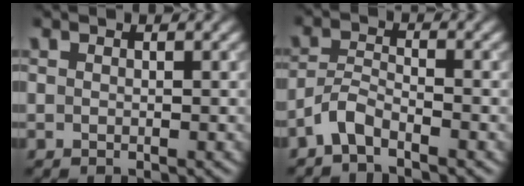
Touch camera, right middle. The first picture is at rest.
{"total": 2.5, "force": [-2.1, 0.5, 1.2], "torque": [-0.029, 0.004, -0.051]}